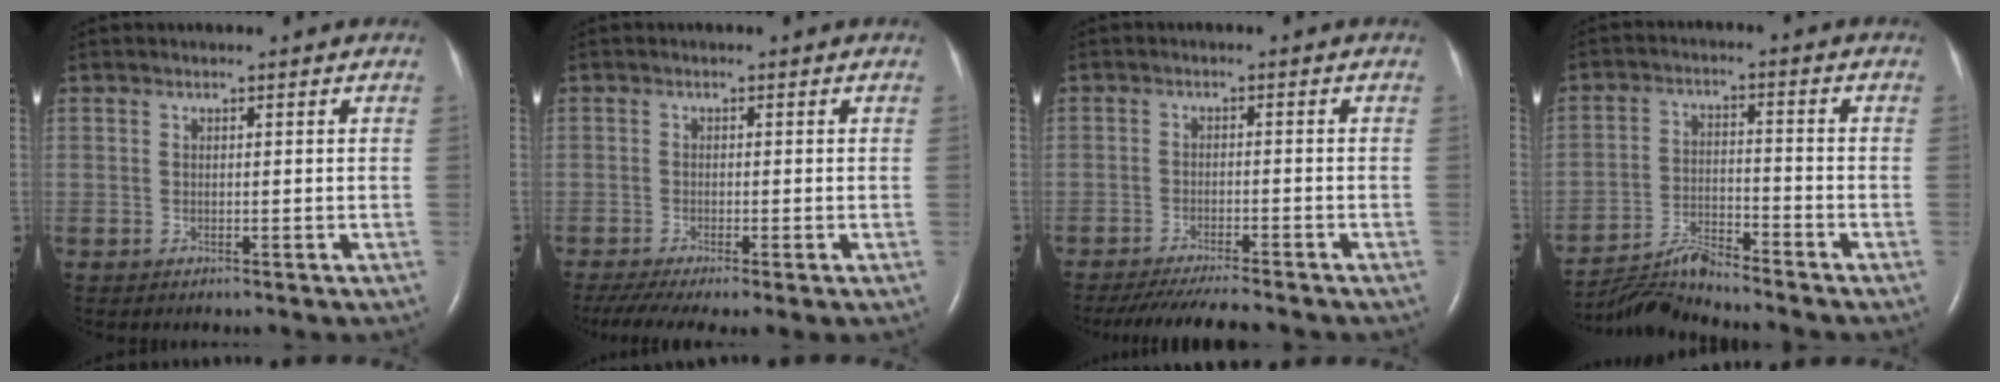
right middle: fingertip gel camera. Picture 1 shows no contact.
{"total": 7.6, "force": [-5.3, 1.2, 5.3], "torque": [-0.094, -0.017, -0.091]}
{"total": 9.2, "force": [-8.3, 0.3, 3.9], "torque": [-0.060, -0.019, -0.127]}
{"total": 6.9, "force": [-6.8, -1.2, 0.8], "torque": [-0.027, -0.009, -0.125]}